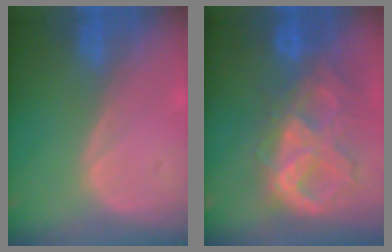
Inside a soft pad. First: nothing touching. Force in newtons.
{"total": 10.5, "press": 8.8, "slide": 5.7}